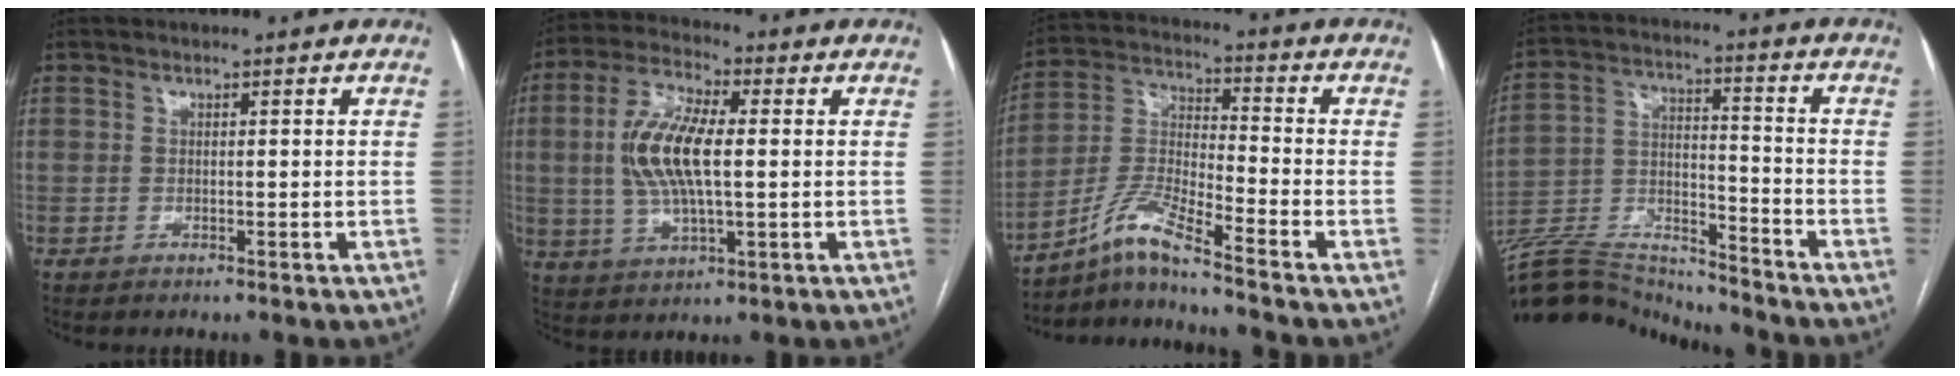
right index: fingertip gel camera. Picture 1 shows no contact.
{"total": 11.8, "force": [0.7, 3.8, 11.1], "torque": [-0.237, 0.010, 0.014]}
{"total": 8.6, "force": [-7.1, -1.2, 4.6], "torque": [-0.110, -0.006, -0.137]}
{"total": 14.2, "force": [-14.1, 0.9, 1.1], "torque": [-0.027, 0.036, -0.256]}